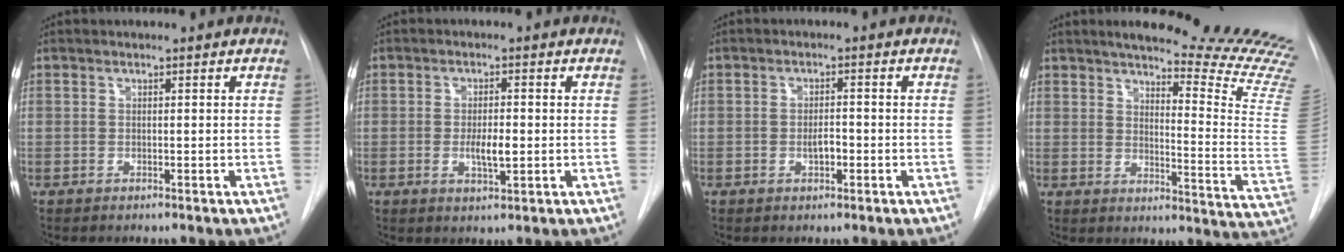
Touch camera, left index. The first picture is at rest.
{"total": 3.9, "force": [-1.6, 1.0, 3.4], "torque": [-0.059, -0.008, -0.021]}
{"total": 2.6, "force": [-1.8, 0.7, 1.7], "torque": [-0.027, -0.003, -0.026]}
{"total": 23.3, "force": [20.2, 0.2, 11.5], "torque": [-0.136, -0.136, 0.234]}